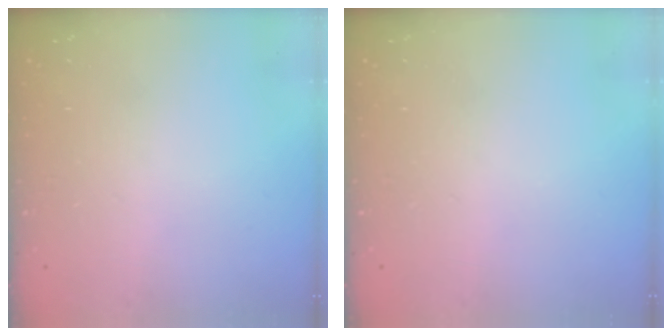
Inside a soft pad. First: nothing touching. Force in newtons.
{"total": 0.0}